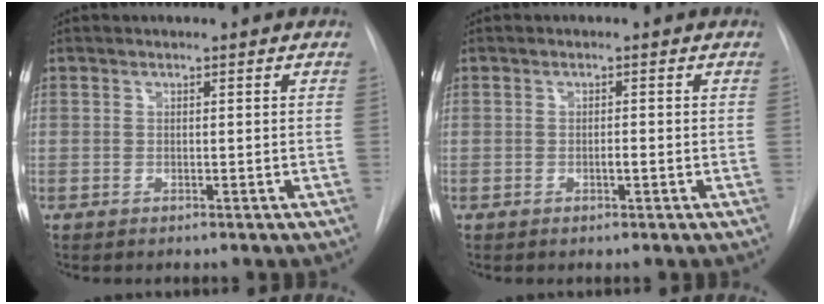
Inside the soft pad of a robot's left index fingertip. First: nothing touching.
{"total": 1.0, "force": [-0.6, 0.1, 0.8], "torque": [-0.016, -0.004, -0.011]}